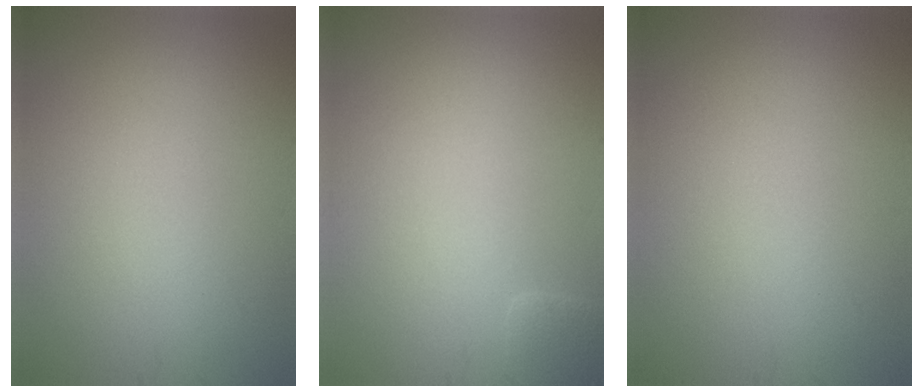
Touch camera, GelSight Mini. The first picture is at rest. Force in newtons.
{"total": 1.1, "press": 1.1, "slide": 0.2}
{"total": 0.0}